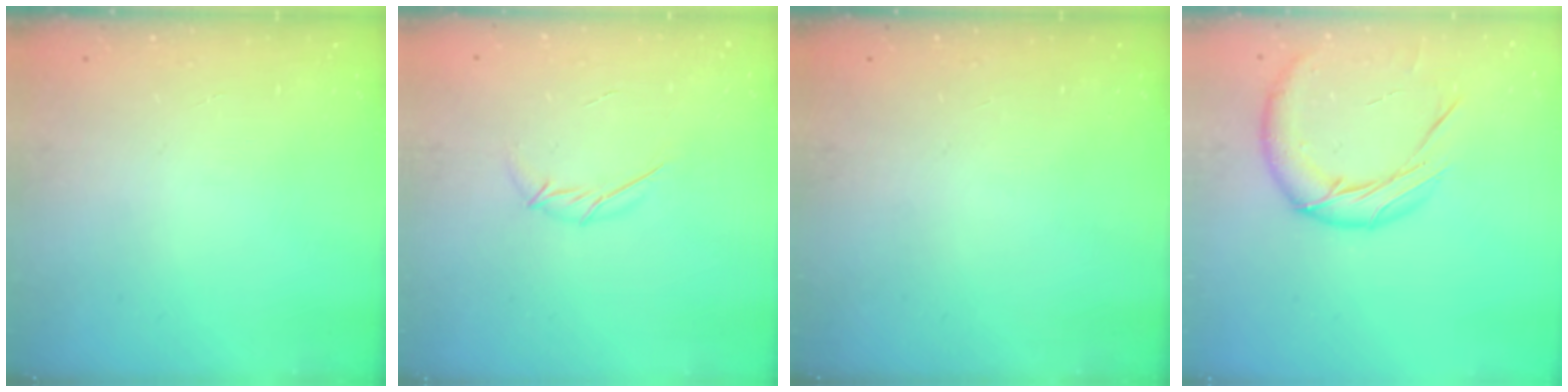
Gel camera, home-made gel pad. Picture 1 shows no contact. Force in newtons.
{"total": 5.7, "press": 5.7, "slide": 0.9}
{"total": 0.0}
{"total": 13.1, "press": 13.0, "slide": 1.8}